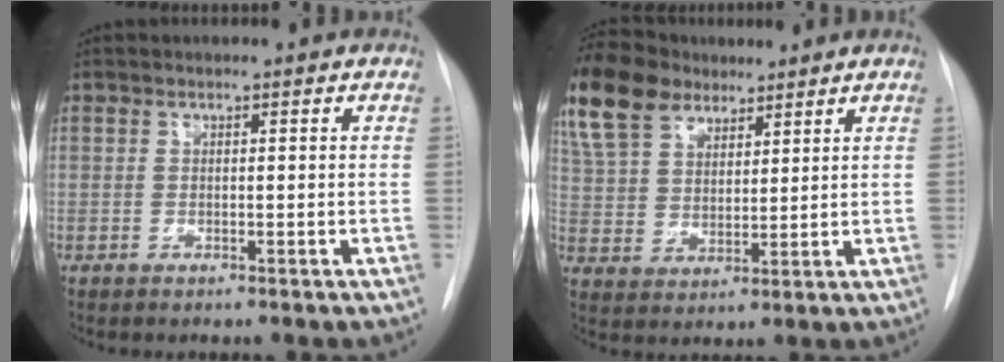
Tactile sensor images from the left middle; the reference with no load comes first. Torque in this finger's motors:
{"motor_torque": [0.25, -0.22, 0.53, 0.14]}